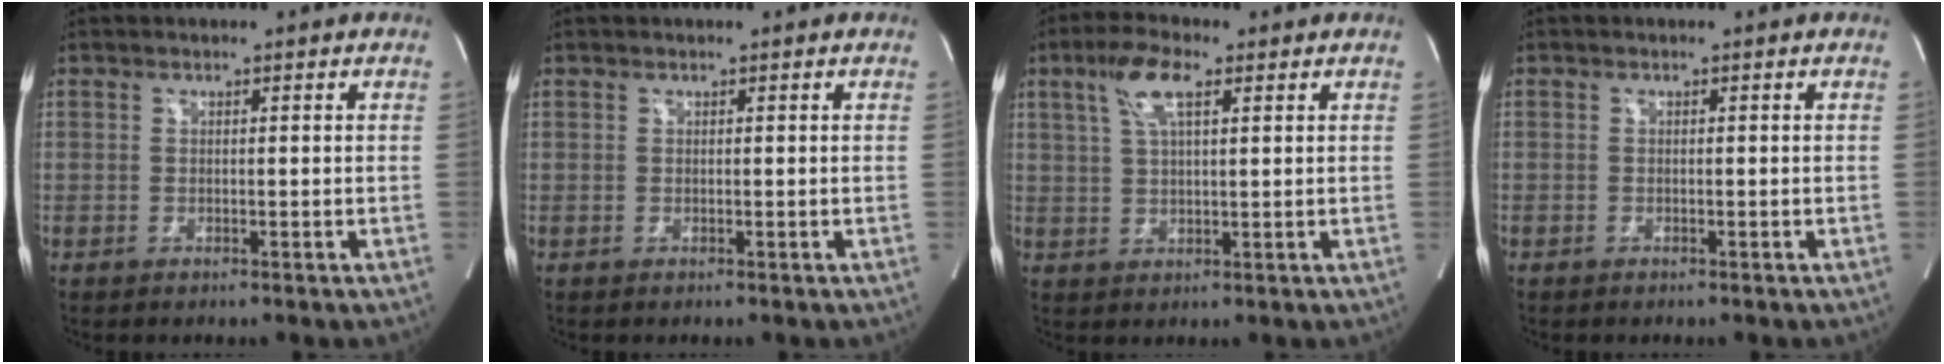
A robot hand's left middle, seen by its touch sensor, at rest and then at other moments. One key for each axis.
{"total": 0.0}
{"total": 6.3, "fx": 2.9, "fy": 1.6, "fz": 5.3, "tx": -0.112, "ty": 0.015, "tz": 0.056}
{"total": 0.0}